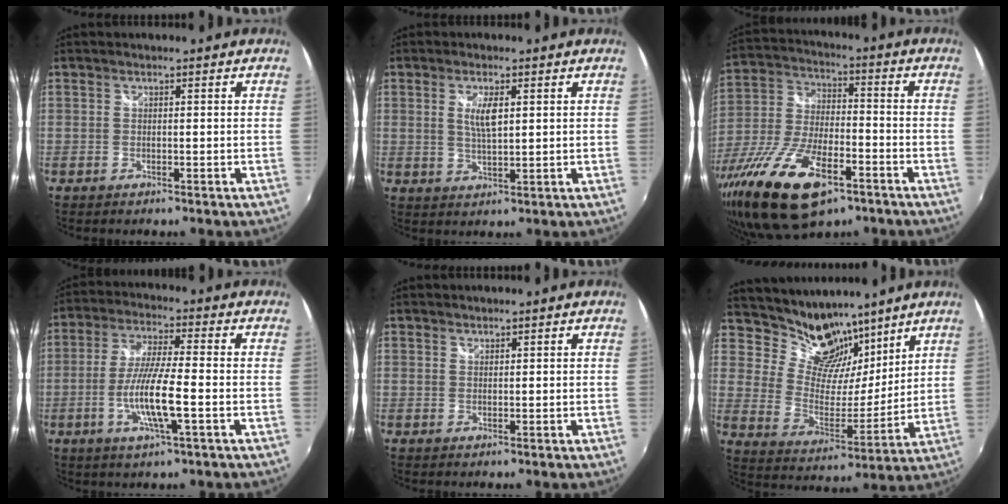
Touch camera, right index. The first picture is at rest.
{"total": 4.3, "force": [1.3, 1.4, 3.9], "torque": [-0.072, -0.004, 0.024]}
{"total": 22.2, "force": [-12.4, 9.2, 15.9], "torque": [-0.339, -0.051, -0.221]}
{"total": 10.0, "force": [-2.9, 0.8, 9.5], "torque": [-0.188, -0.008, -0.056]}
{"total": 0.7, "force": [0.6, 0.2, -0.1], "torque": [0.003, 0.001, 0.012]}
{"total": 15.3, "force": [11.9, 7.5, 6.1], "torque": [-0.124, 0.006, 0.214]}